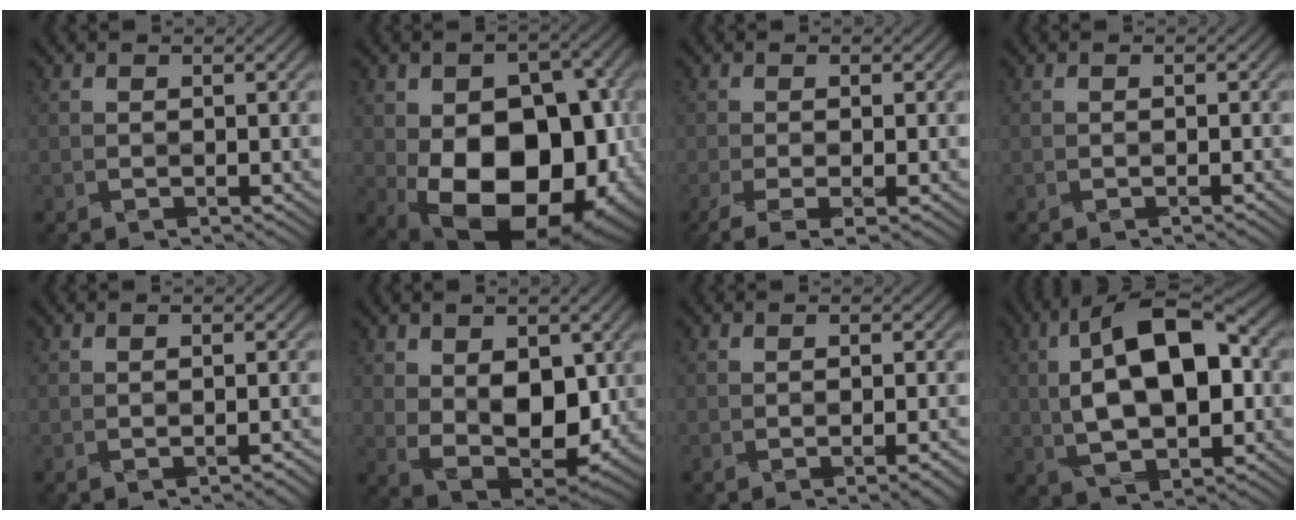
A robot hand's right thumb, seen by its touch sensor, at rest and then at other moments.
{"total": 17.9, "force": [-4.2, 11.6, 13.0], "torque": [-0.169, -0.034, -0.050]}
{"total": 3.3, "force": [-1.5, 0.6, 2.8], "torque": [-0.064, -0.007, -0.028]}
{"total": 0.7, "force": [-0.5, 0.0, 0.5], "torque": [-0.006, 0.006, -0.011]}
{"total": 1.3, "force": [-0.7, 0.3, 1.0], "torque": [-0.014, 0.004, -0.014]}
{"total": 9.4, "force": [0.8, 5.8, 7.3], "torque": [-0.138, -0.010, 0.016]}
{"total": 2.4, "force": [-1.1, 0.6, 2.0], "torque": [-0.028, 0.003, -0.017]}
{"total": 14.6, "force": [0.8, 7.5, 12.5], "torque": [-0.216, 0.020, 0.003]}